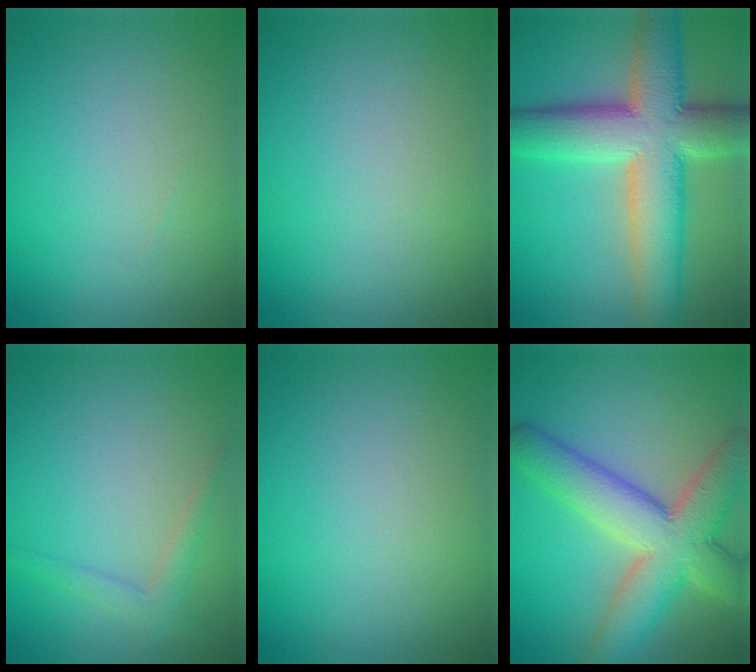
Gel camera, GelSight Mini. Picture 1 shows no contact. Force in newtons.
{"total": 0.0}
{"total": 10.9, "press": 10.9, "slide": 0.7}
{"total": 1.8, "press": 1.8, "slide": 0.1}
{"total": 0.0}
{"total": 9.3, "press": 9.2, "slide": 0.5}